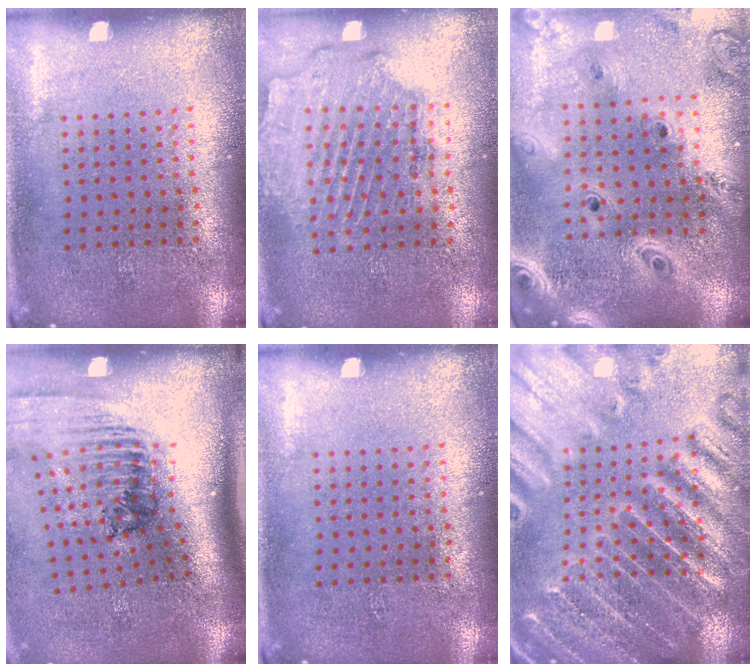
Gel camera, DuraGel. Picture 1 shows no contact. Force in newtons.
{"total": 1.9, "press": 1.7, "slide": 0.7}
{"total": 3.4, "press": 2.7, "slide": 2.0}
{"total": 2.4, "press": 1.6, "slide": 1.8}
{"total": 0.0}
{"total": 3.5, "press": 3.4, "slide": 0.9}